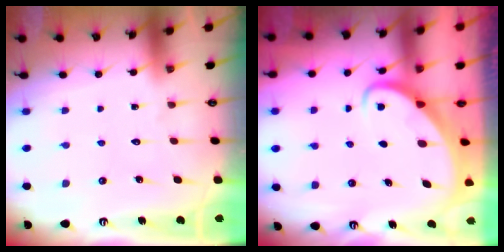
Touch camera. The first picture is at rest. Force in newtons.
{"total": 2.6, "press": 2.6, "slide": 0.3}